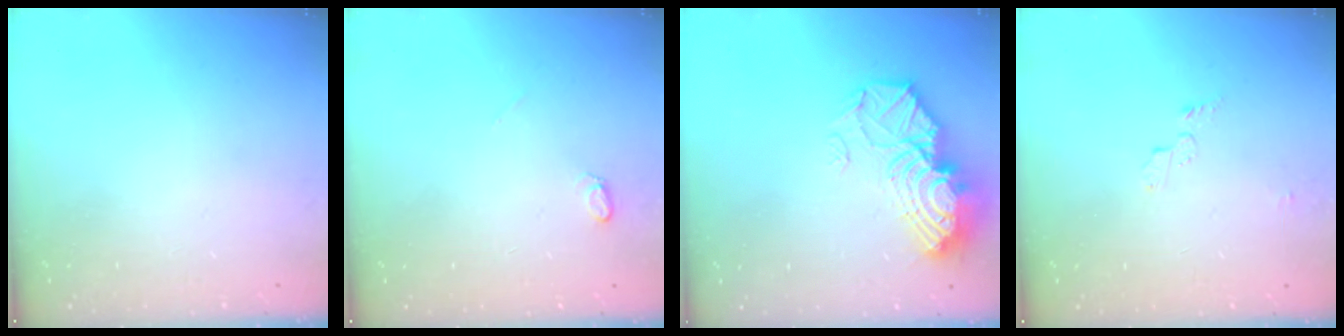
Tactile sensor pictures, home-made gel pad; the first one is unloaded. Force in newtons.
{"total": 3.8, "press": 3.8, "slide": 0.4}
{"total": 15.7, "press": 15.6, "slide": 1.3}
{"total": 3.5, "press": 3.4, "slide": 0.4}